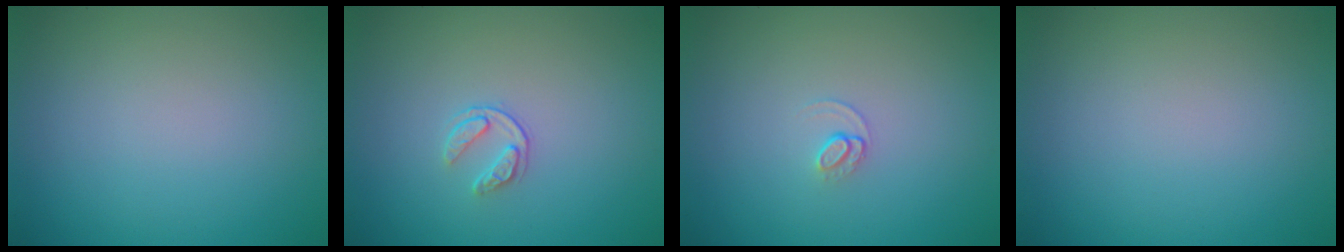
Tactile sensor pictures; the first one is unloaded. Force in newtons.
{"total": 1.6, "press": 1.0, "slide": 1.2}
{"total": 0.9, "press": 0.4, "slide": 0.8}
{"total": 0.0}